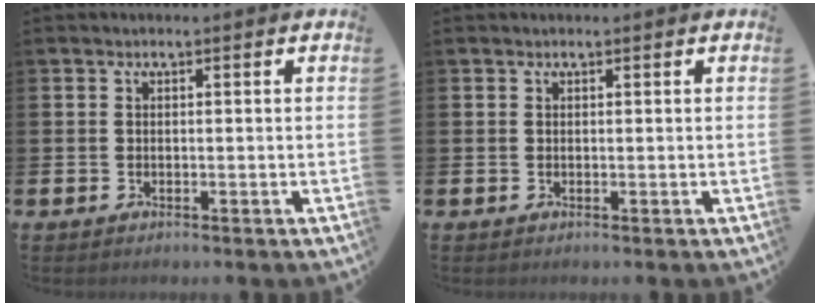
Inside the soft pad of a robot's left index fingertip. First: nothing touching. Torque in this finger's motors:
{"motor_torque": [-0.46, -1.67, -0.46, -0.04]}